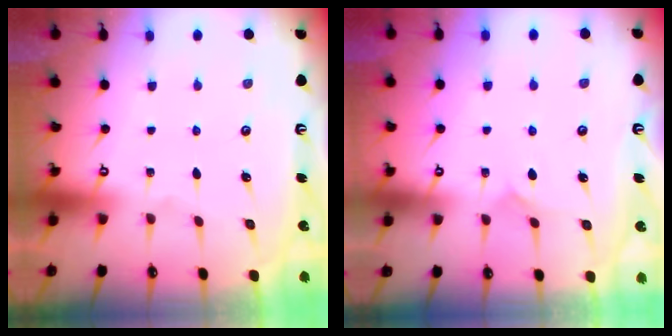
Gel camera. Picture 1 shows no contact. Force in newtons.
{"total": 5.2, "press": 5.1, "slide": 0.5}